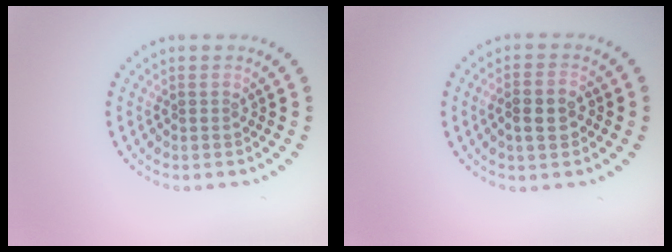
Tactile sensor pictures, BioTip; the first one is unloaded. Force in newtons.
{"total": 2.8, "press": 2.7, "slide": 0.7}